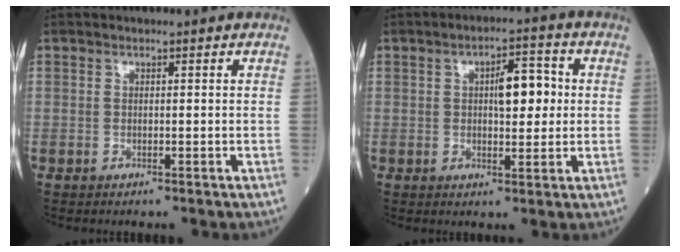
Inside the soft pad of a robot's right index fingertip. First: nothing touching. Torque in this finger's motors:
{"motor_torque": [0.28, 0.16, 0.11, 0.06]}